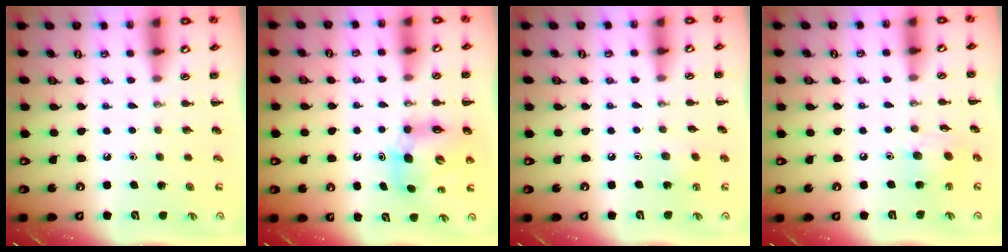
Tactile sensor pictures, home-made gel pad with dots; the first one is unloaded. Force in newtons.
{"total": 9.5, "press": 9.2, "slide": 2.4}
{"total": 4.4, "press": 4.2, "slide": 1.3}
{"total": 6.5, "press": 6.5, "slide": 0.8}